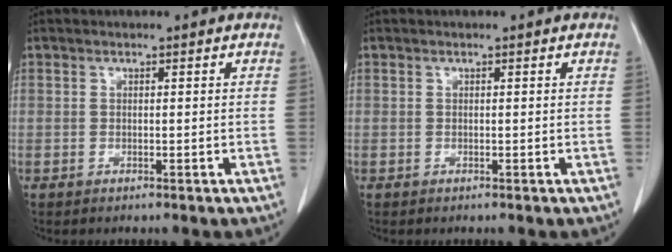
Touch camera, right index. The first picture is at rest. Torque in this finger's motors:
{"motor_torque": [0.00, 0.00, 0.00, 0.00]}